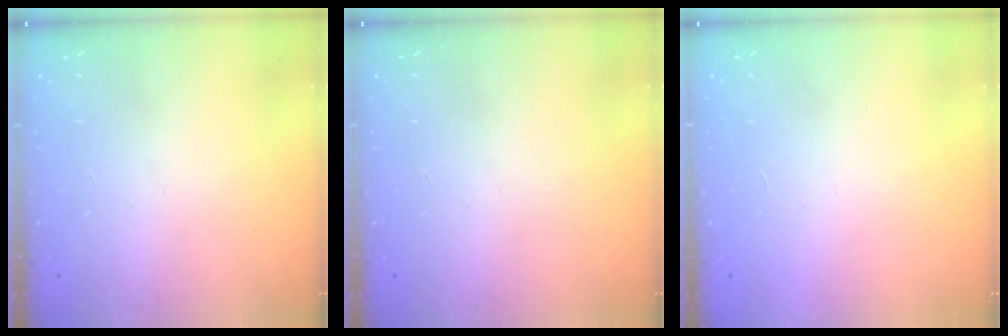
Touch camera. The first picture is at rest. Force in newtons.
{"total": 0.0}
{"total": 1.5, "press": 1.5, "slide": 0.1}